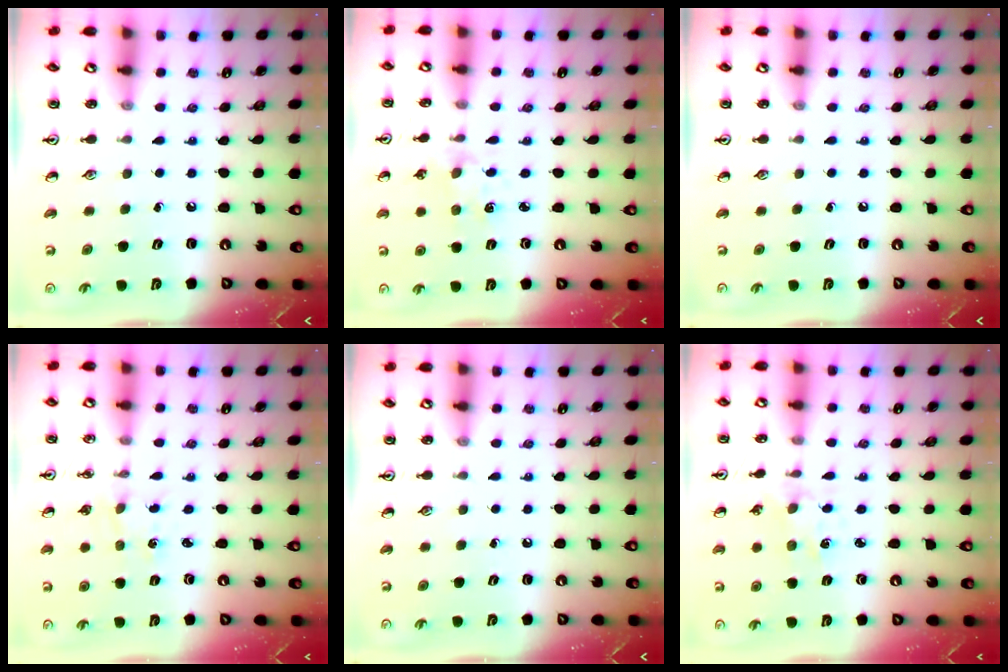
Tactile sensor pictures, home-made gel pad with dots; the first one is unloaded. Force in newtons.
{"total": 1.9, "press": 1.9, "slide": 0.3}
{"total": 0.0}
{"total": 0.0}
{"total": 0.0}
{"total": 1.4, "press": 1.4, "slide": 0.2}